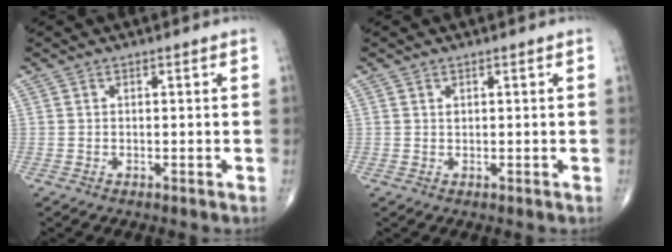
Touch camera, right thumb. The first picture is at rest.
{"total": 0.7, "force": [0.3, 0.4, 0.4], "torque": [-0.003, -0.001, 0.007]}